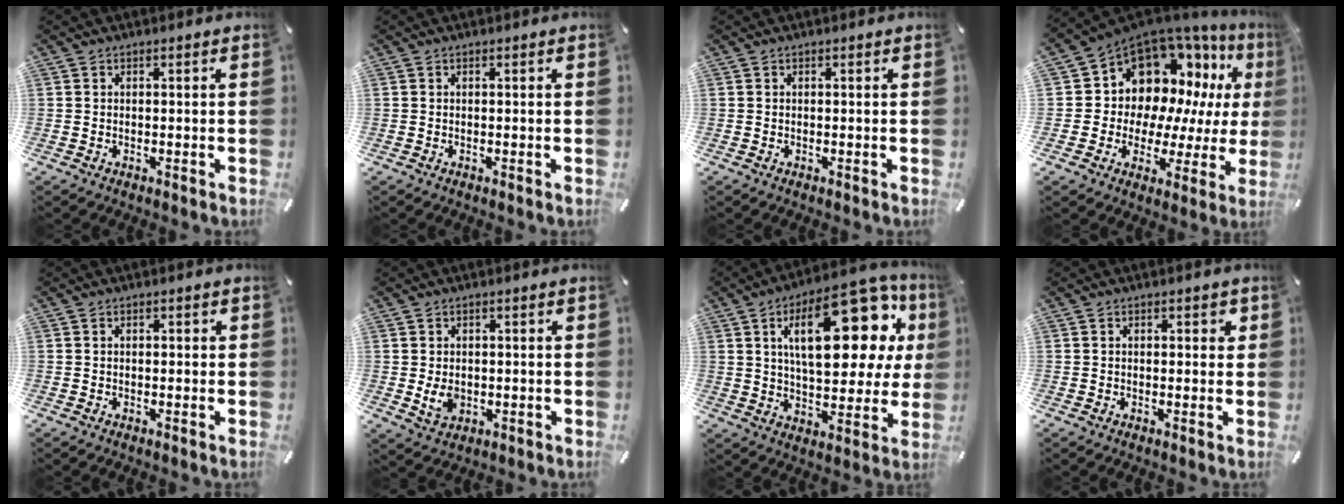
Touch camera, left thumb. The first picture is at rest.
{"total": 0.0}
{"total": 0.0}
{"total": 12.7, "force": [7.0, 9.9, 3.7], "torque": [-0.072, -0.081, 0.142]}
{"total": 0.8, "force": [0.0, 0.5, 0.6], "torque": [-0.012, 0.003, -0.002]}
{"total": 4.3, "force": [-0.3, 3.4, 2.5], "torque": [-0.049, -0.003, -0.006]}
{"total": 26.1, "force": [10.1, 11.9, 20.9], "torque": [-0.313, -0.048, 0.160]}
{"total": 1.6, "force": [0.3, 0.9, 1.3], "torque": [-0.018, 0.003, 0.002]}